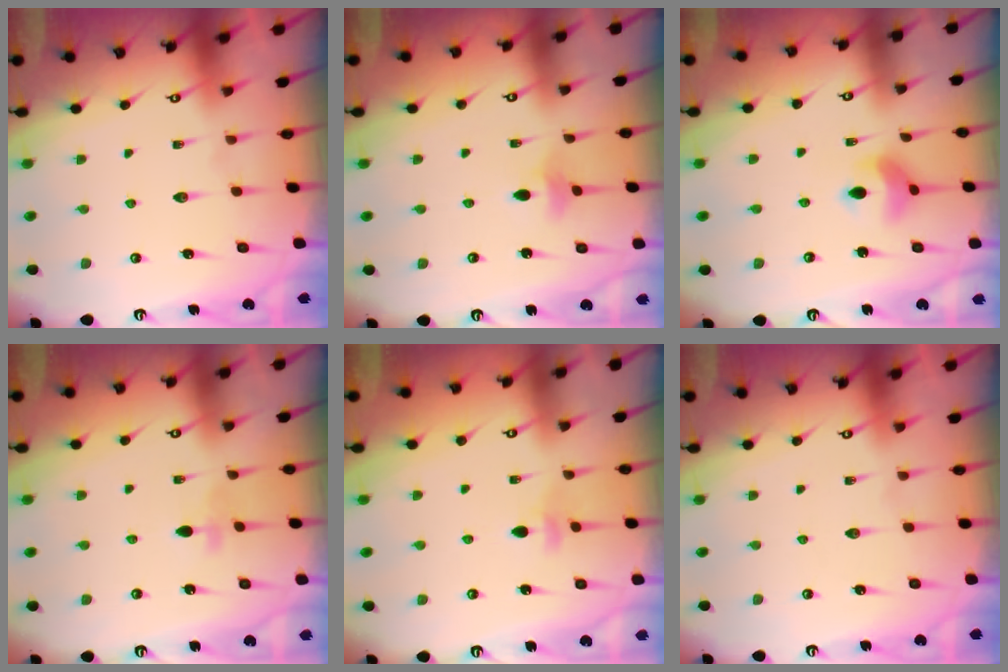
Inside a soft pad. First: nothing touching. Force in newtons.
{"total": 3.1, "press": 3.1, "slide": 0.6}
{"total": 8.0, "press": 8.0, "slide": 1.1}
{"total": 3.0, "press": 2.9, "slide": 0.6}
{"total": 3.1, "press": 3.0, "slide": 0.8}
{"total": 0.0}